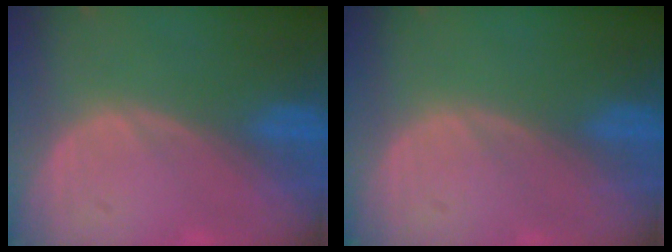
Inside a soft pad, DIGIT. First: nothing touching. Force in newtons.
{"total": 0.0}